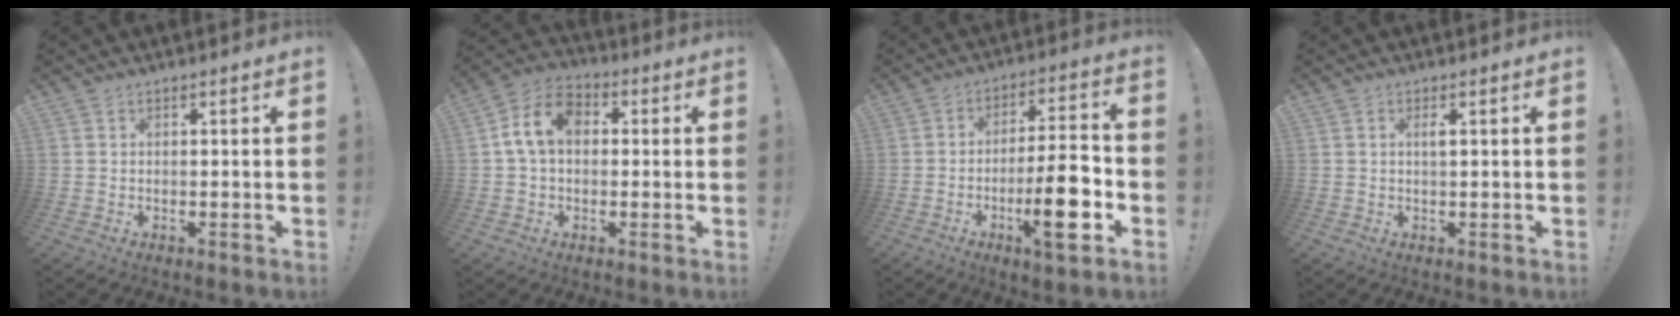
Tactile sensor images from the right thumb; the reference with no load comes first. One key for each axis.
{"total": 10.9, "fx": 1.9, "fy": 7.7, "fz": 7.5, "tx": -0.139, "ty": 0.021, "tz": 0.039}
{"total": 15.0, "fx": -5.2, "fy": 3.2, "fz": 13.6, "tx": -0.207, "ty": 0.014, "tz": -0.083}
{"total": 1.3, "fx": 0.4, "fy": 0.0, "fz": 1.3, "tx": -0.011, "ty": -0.006, "tz": 0.002}